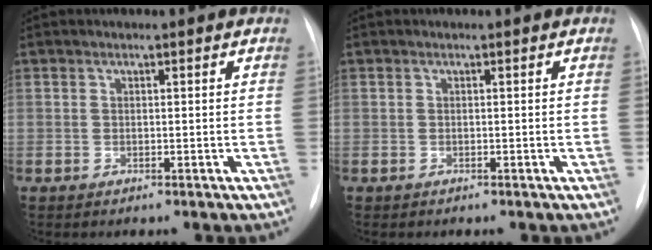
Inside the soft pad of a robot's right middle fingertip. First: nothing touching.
{"total": 0.0}